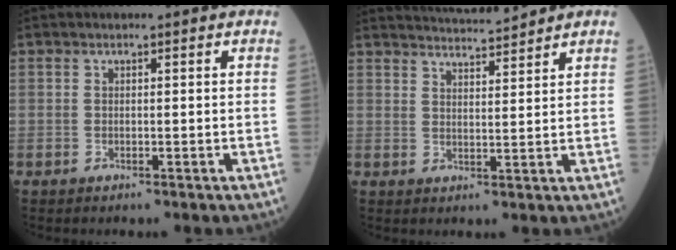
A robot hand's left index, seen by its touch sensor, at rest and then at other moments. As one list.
[{"total": 6.9, "force": [6.8, -0.6, 1.5], "torque": [-0.029, 0.009, 0.103]}]